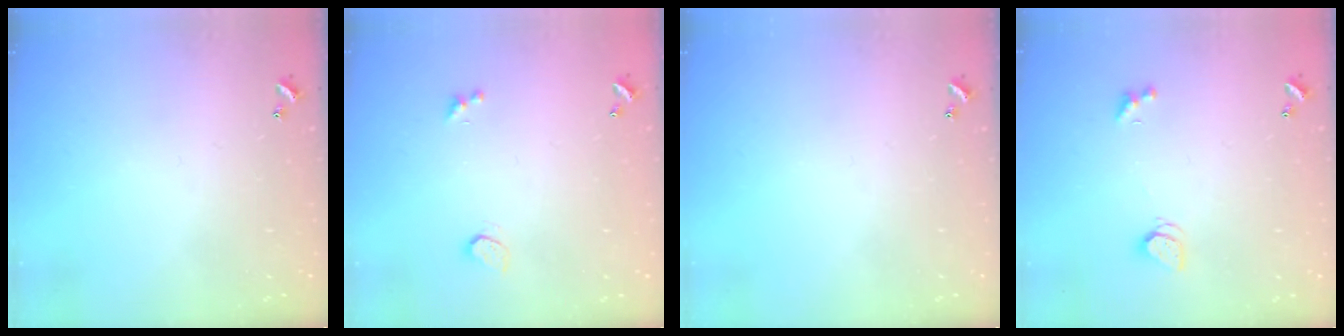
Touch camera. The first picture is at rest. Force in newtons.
{"total": 0.9, "press": 0.8, "slide": 0.4}
{"total": 0.0}
{"total": 2.0, "press": 2.0, "slide": 0.3}